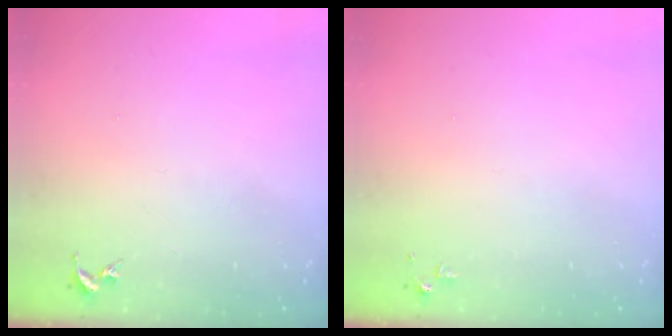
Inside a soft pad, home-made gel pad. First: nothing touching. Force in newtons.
{"total": 2.8, "press": 2.8, "slide": 0.4}